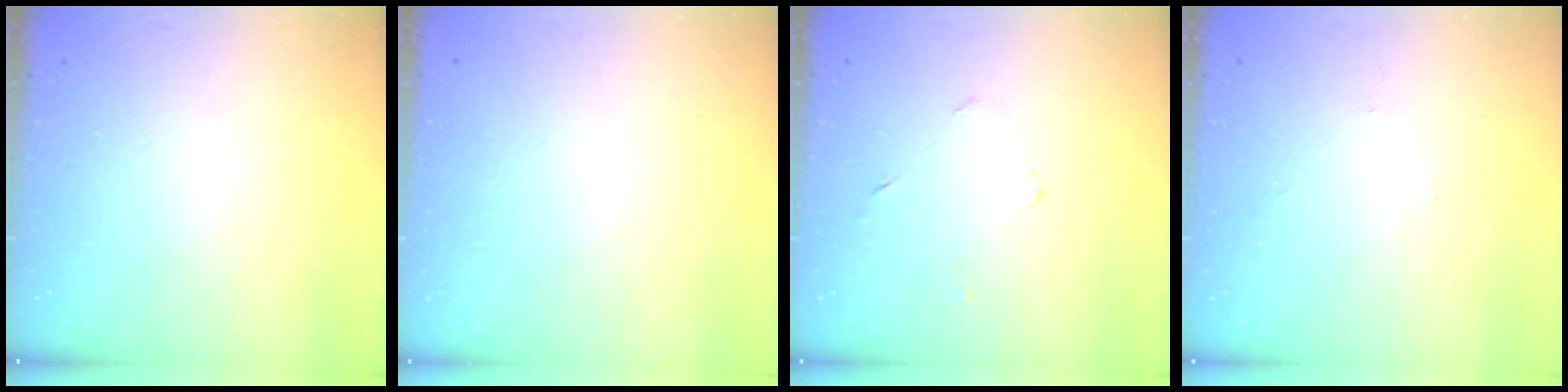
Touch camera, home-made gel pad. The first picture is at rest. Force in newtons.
{"total": 1.9, "press": 1.9, "slide": 0.1}
{"total": 2.7, "press": 2.7, "slide": 0.3}
{"total": 0.0}